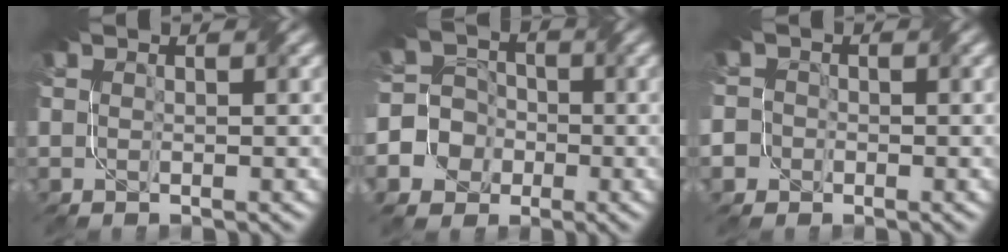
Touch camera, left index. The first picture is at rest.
{"total": 7.9, "force": [-3.4, 7.0, 1.2], "torque": [-0.030, 0.007, -0.089]}
{"total": 3.8, "force": [-1.7, 3.3, 0.6], "torque": [-0.009, 0.011, -0.060]}